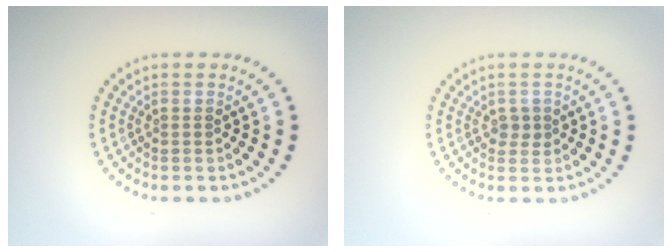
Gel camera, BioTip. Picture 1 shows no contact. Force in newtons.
{"total": 1.1, "press": 1.1, "slide": 0.3}